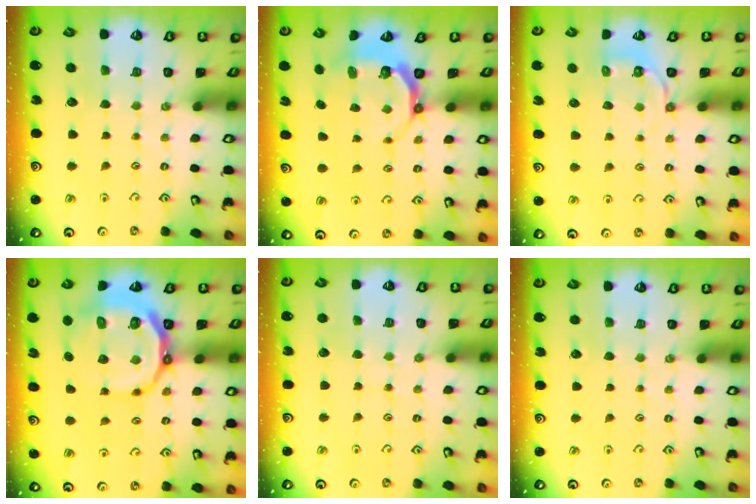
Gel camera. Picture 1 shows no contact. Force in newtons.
{"total": 6.2, "press": 5.3, "slide": 3.3}
{"total": 3.3, "press": 2.8, "slide": 1.7}
{"total": 14.3, "press": 13.9, "slide": 3.3}
{"total": 4.4, "press": 4.4, "slide": 0.4}
{"total": 0.0}